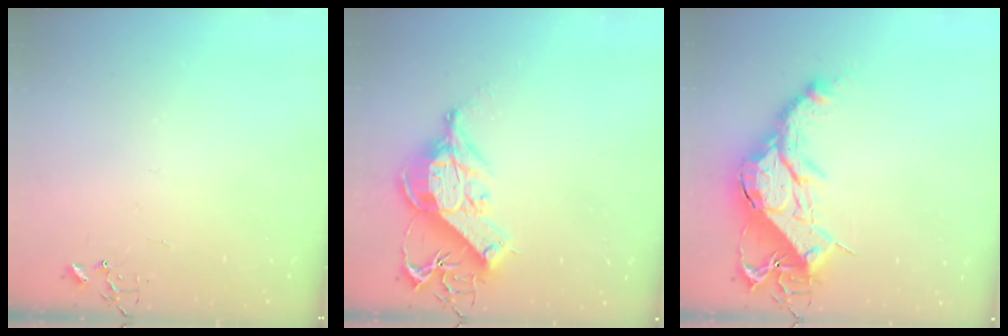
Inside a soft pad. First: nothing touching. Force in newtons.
{"total": 13.7, "press": 13.5, "slide": 2.2}
{"total": 19.8, "press": 19.8, "slide": 1.2}